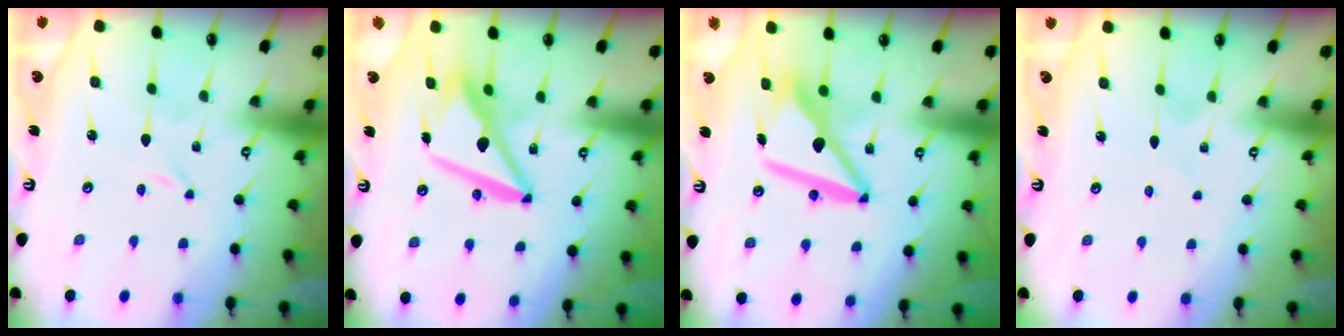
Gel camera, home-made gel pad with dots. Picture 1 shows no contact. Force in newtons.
{"total": 11.6, "press": 11.5, "slide": 1.3}
{"total": 11.6, "press": 11.5, "slide": 1.2}
{"total": 2.8, "press": 2.8, "slide": 0.4}